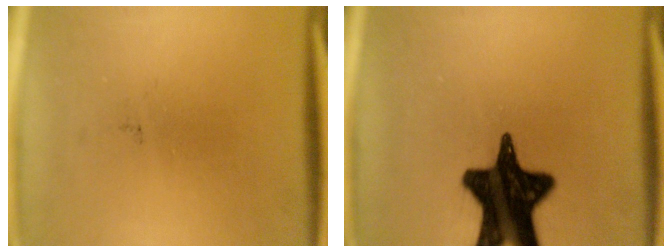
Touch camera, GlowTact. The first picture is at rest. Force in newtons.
{"total": 18.5}